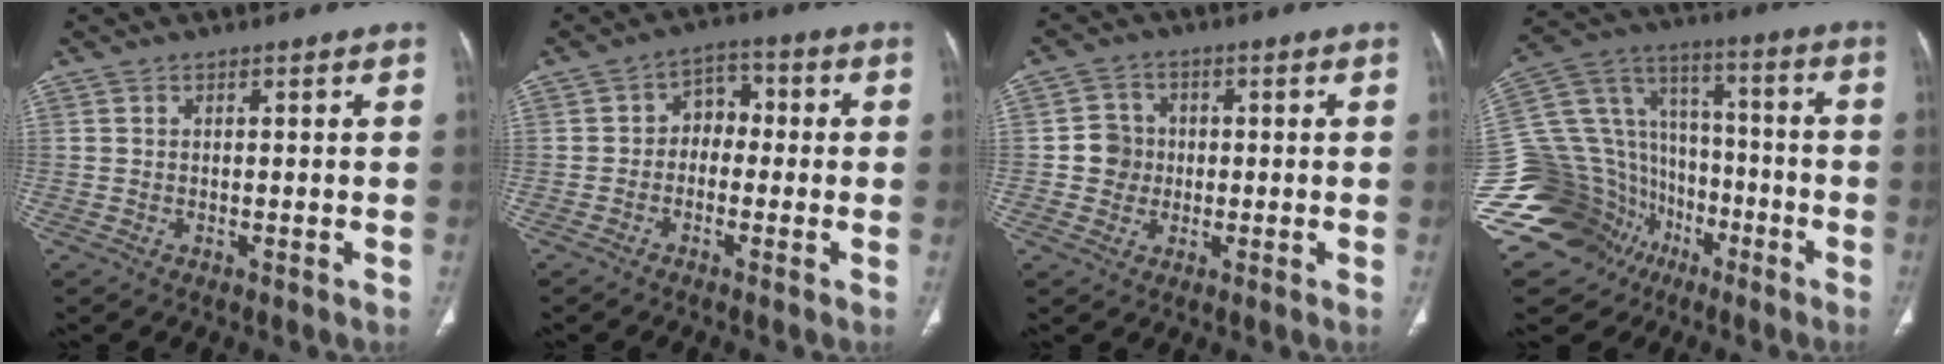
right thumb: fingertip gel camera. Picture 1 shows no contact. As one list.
[{"total": 5.3, "force": [-0.8, 4.2, 3.1], "torque": [-0.018, 0.028, -0.030]}, {"total": 4.8, "force": [0.2, 4.8, 0.1], "torque": [0.024, 0.011, -0.003]}, {"total": 32.0, "force": [-14.0, 24.2, 15.6], "torque": [-0.357, 0.095, -0.233]}]